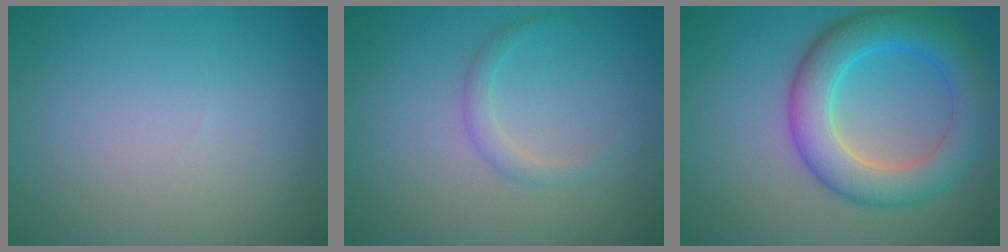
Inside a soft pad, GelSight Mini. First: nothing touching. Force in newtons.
{"total": 1.4, "press": 1.4, "slide": 0.1}
{"total": 6.9, "press": 6.9, "slide": 0.3}